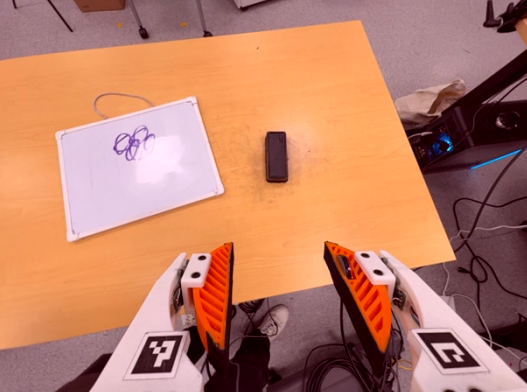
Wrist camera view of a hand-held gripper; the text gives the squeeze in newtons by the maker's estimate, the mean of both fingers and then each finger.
{"total": 0.0}